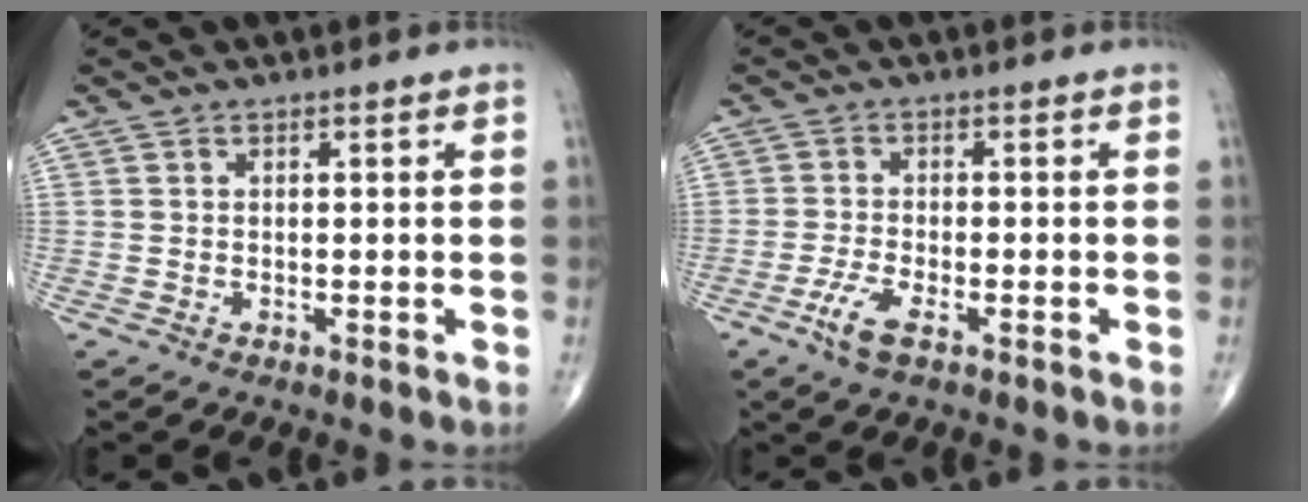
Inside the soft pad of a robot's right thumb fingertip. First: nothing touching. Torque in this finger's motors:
{"motor_torque": [0.52, 0.33, 0.26, 0.17, 0.11]}